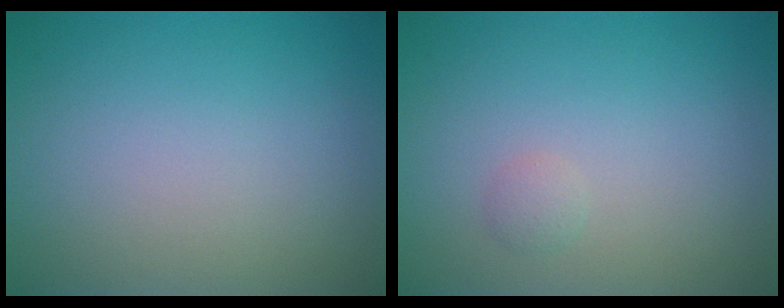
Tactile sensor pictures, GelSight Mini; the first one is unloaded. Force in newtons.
{"total": 0.7, "press": 0.7, "slide": 0.0}